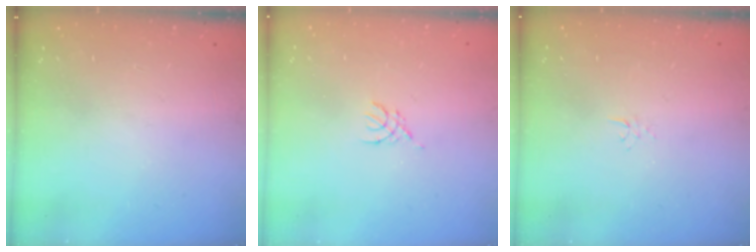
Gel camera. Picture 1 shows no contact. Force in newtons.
{"total": 1.8, "press": 1.7, "slide": 0.4}
{"total": 2.6, "press": 2.6, "slide": 0.3}